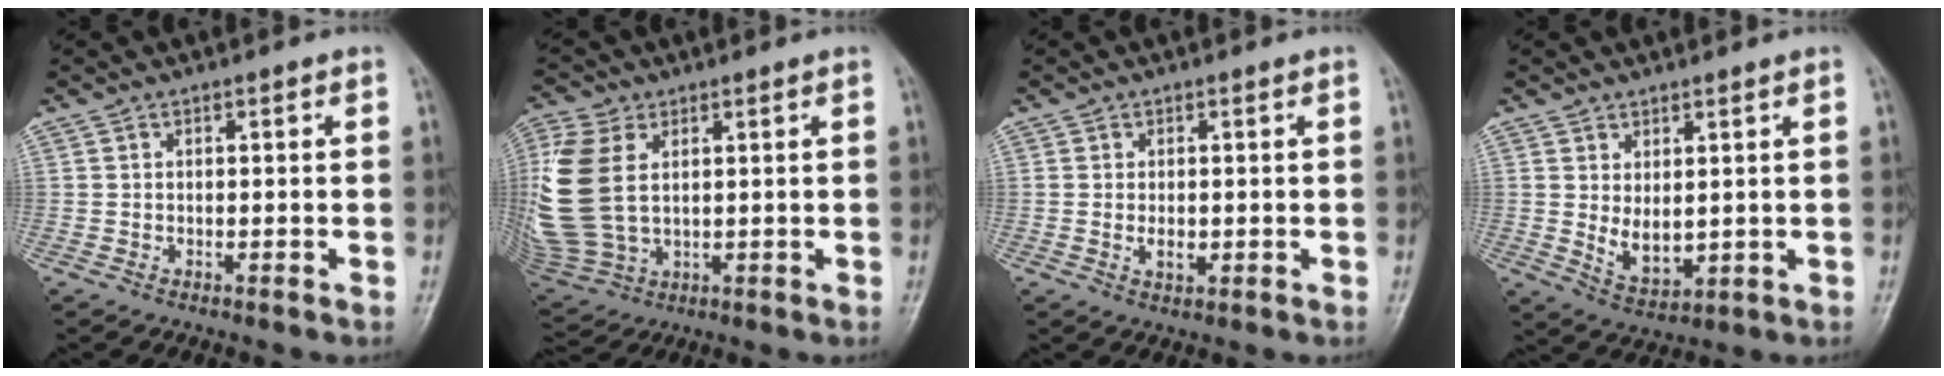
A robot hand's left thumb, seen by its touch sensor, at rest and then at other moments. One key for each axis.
{"total": 15.2, "fx": 2.8, "fy": 9.6, "fz": 11.5, "tx": -0.277, "ty": -0.006, "tz": 0.063}
{"total": 2.3, "fx": -0.2, "fy": 1.3, "fz": 1.9, "tx": -0.029, "ty": -0.003, "tz": 0.001}
{"total": 5.6, "fx": 0.8, "fy": 3.2, "fz": 4.6, "tx": -0.066, "ty": -0.018, "tz": 0.030}